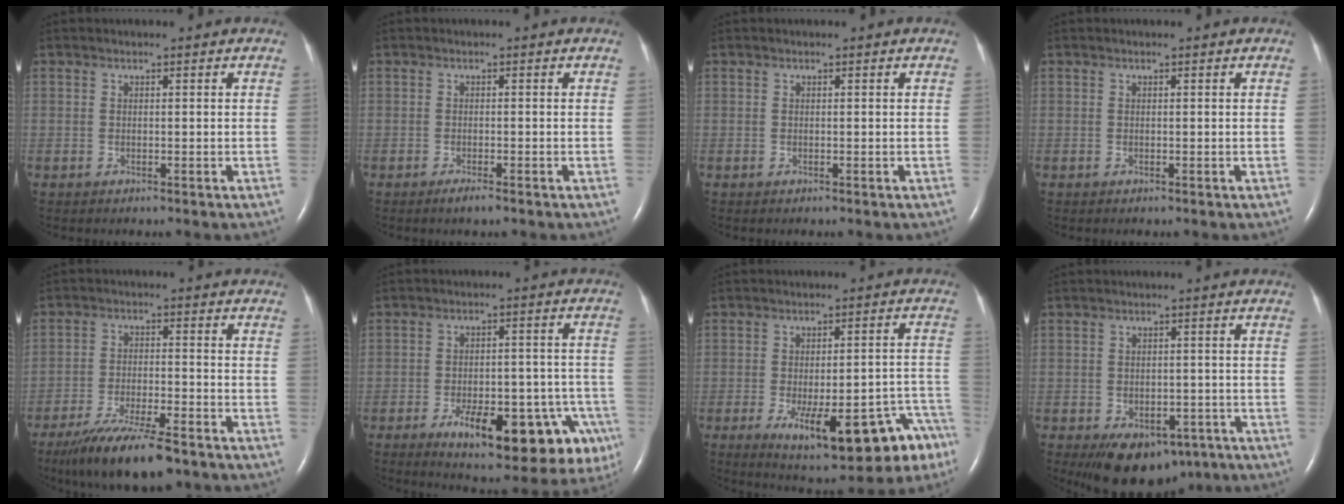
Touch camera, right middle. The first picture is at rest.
{"total": 1.6, "force": [-1.1, 0.1, 1.1], "torque": [-0.027, -0.005, -0.020]}
{"total": 0.0}
{"total": 0.0}
{"total": 12.2, "force": [-9.3, 2.0, 7.6], "torque": [-0.133, -0.030, -0.155]}
{"total": 19.8, "force": [-10.8, 7.2, 14.9], "torque": [-0.115, 0.032, -0.138]}
{"total": 18.0, "force": [-10.3, 4.9, 13.9], "torque": [-0.111, 0.025, -0.131]}
{"total": 10.5, "force": [-6.2, 6.2, 5.7], "torque": [-0.089, 0.004, -0.081]}